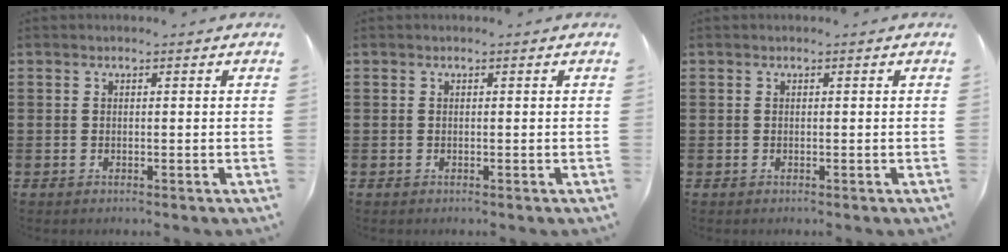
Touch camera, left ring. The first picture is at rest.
{"total": 0.0}
{"total": 0.0}